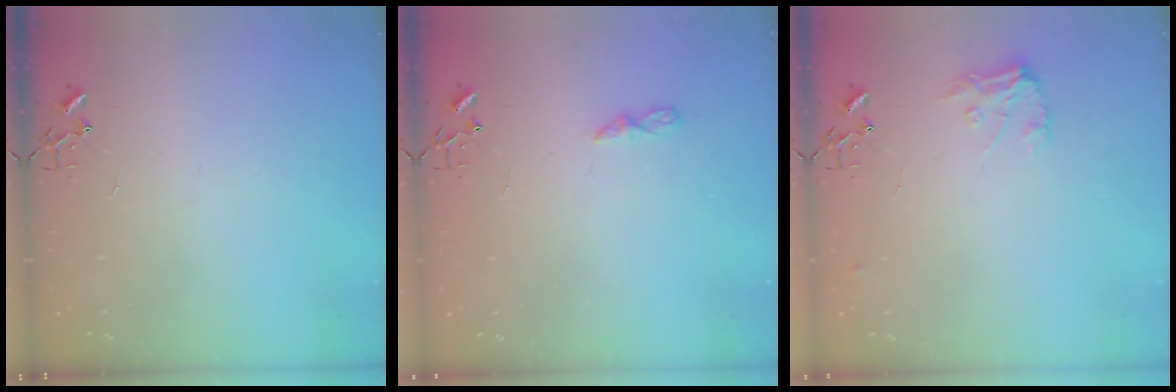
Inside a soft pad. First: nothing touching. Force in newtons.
{"total": 5.5, "press": 5.4, "slide": 0.4}
{"total": 9.8, "press": 9.8, "slide": 0.6}